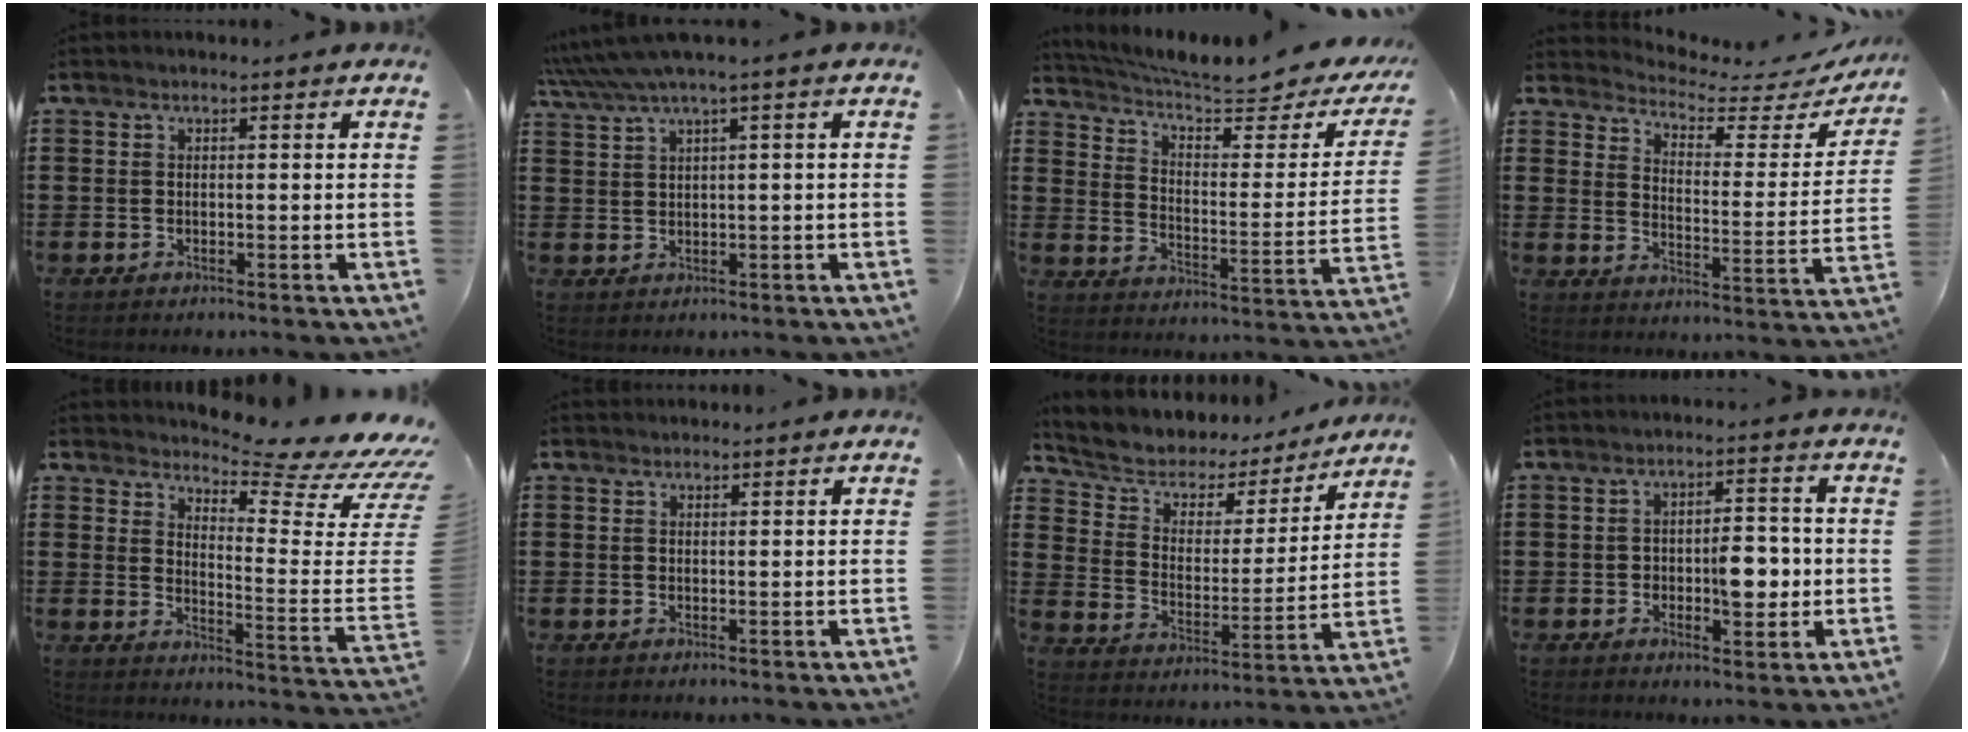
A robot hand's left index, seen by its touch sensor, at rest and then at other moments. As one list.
[{"total": 3.2, "force": [1.6, -0.1, 2.8], "torque": [-0.065, -0.008, 0.023]}, {"total": 6.5, "force": [5.4, 0.9, 3.6], "torque": [-0.087, -0.040, 0.086]}, {"total": 3.4, "force": [3.2, 0.7, 1.0], "torque": [-0.045, -0.027, 0.046]}, {"total": 6.0, "force": [5.5, -0.1, 2.4], "torque": [-0.052, -0.061, 0.085]}, {"total": 0.8, "force": [0.8, 0.1, 0.0], "torque": [-0.001, 0.001, 0.016]}, {"total": 4.8, "force": [3.5, 3.1, 1.0], "torque": [-0.050, -0.022, 0.054]}, {"total": 5.9, "force": [-0.8, 2.8, 5.1], "torque": [-0.075, 0.002, -0.018]}]